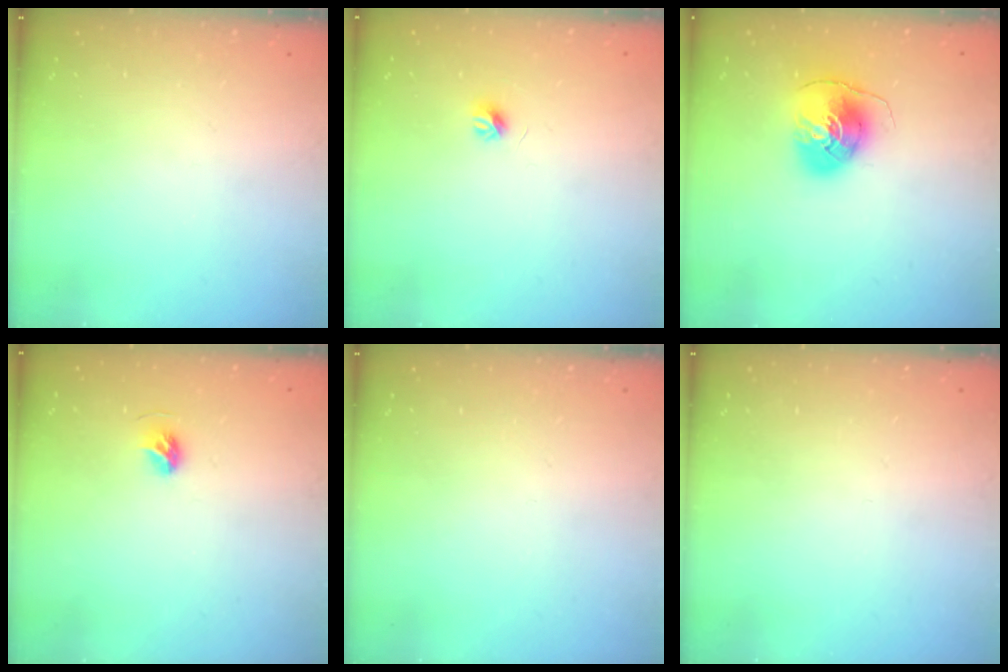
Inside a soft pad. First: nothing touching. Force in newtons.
{"total": 4.1, "press": 4.0, "slide": 0.6}
{"total": 8.5, "press": 8.4, "slide": 0.7}
{"total": 4.9, "press": 4.8, "slide": 1.1}
{"total": 0.0}
{"total": 0.0}